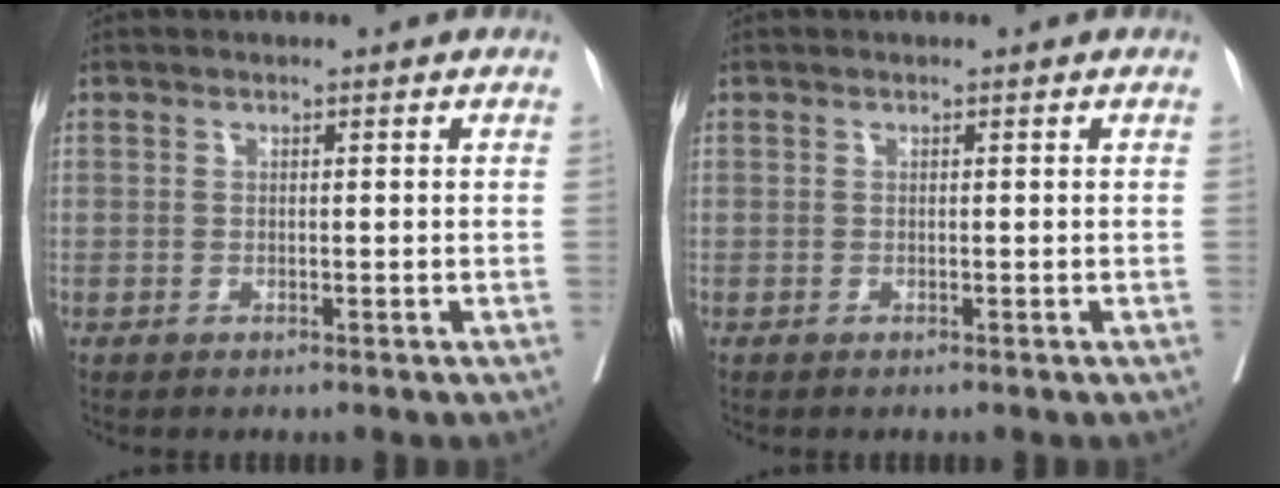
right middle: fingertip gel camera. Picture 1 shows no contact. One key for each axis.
{"total": 0.0}